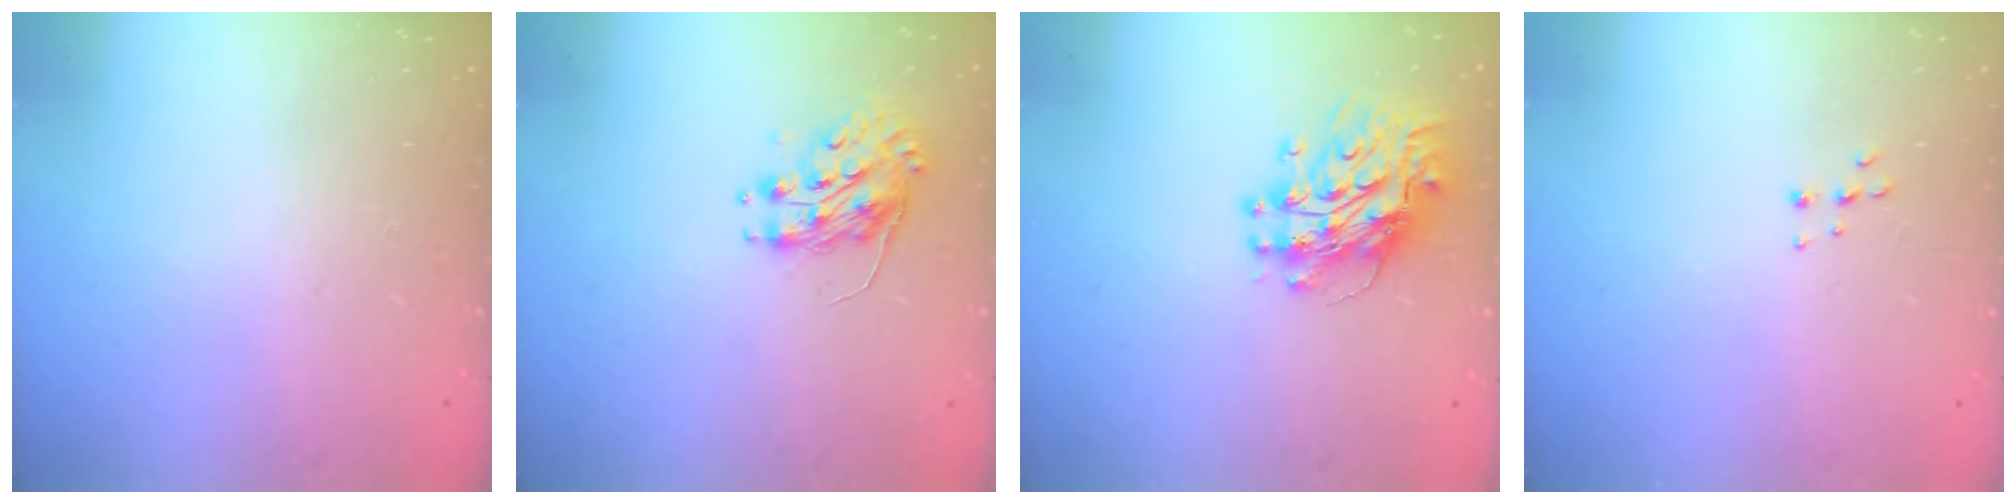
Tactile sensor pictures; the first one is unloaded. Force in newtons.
{"total": 8.2, "press": 8.2, "slide": 0.3}
{"total": 10.7, "press": 10.7, "slide": 0.9}
{"total": 5.1, "press": 5.0, "slide": 0.7}